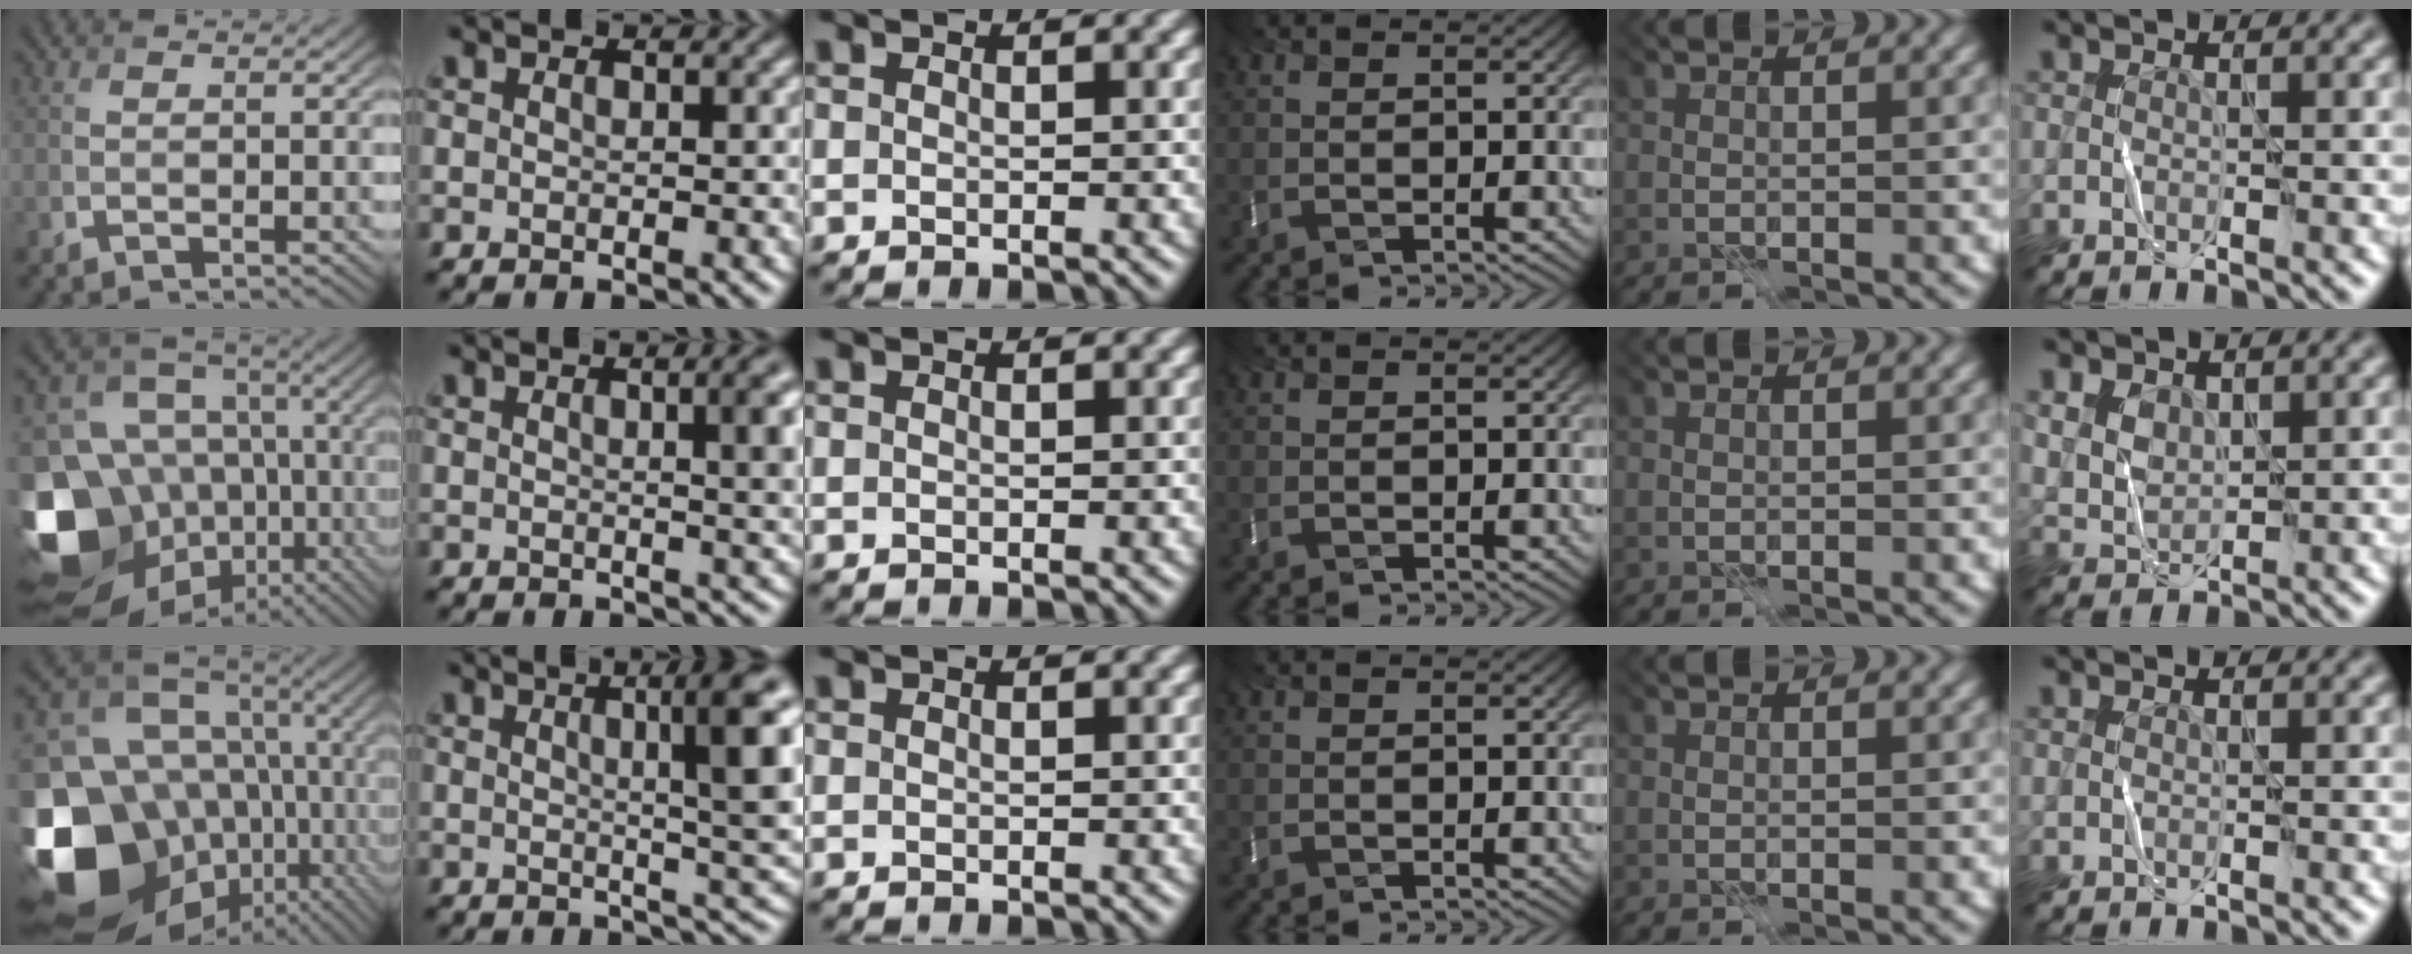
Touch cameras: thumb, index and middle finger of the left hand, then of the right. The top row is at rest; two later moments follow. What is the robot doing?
{"motion": "fold", "object": "bubble wrap"}